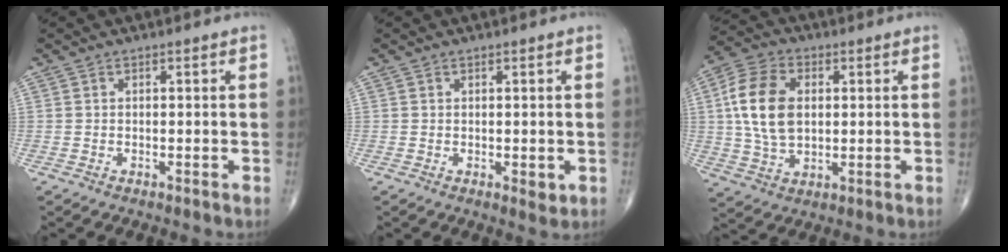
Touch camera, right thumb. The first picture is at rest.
{"total": 1.7, "force": [-0.2, 0.8, 1.5], "torque": [-0.018, -0.006, -0.001]}
{"total": 13.1, "force": [1.8, 8.4, 9.8], "torque": [-0.185, 0.006, 0.032]}